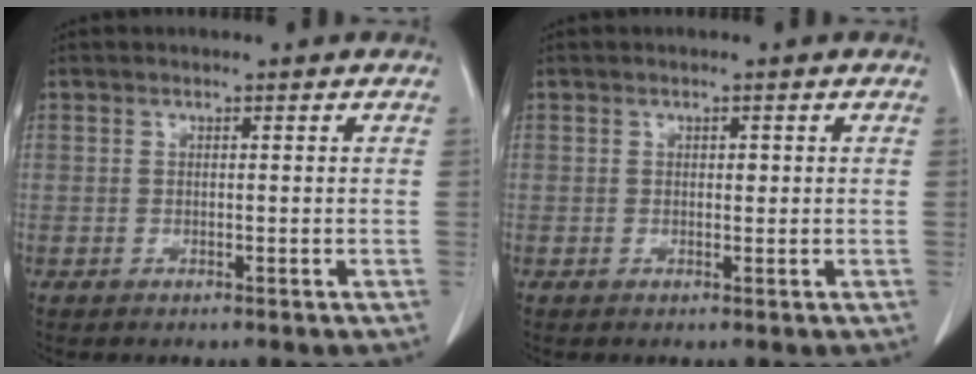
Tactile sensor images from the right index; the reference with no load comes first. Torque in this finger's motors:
{"motor_torque": [-0.01, 0.22, 0.00, 0.00]}